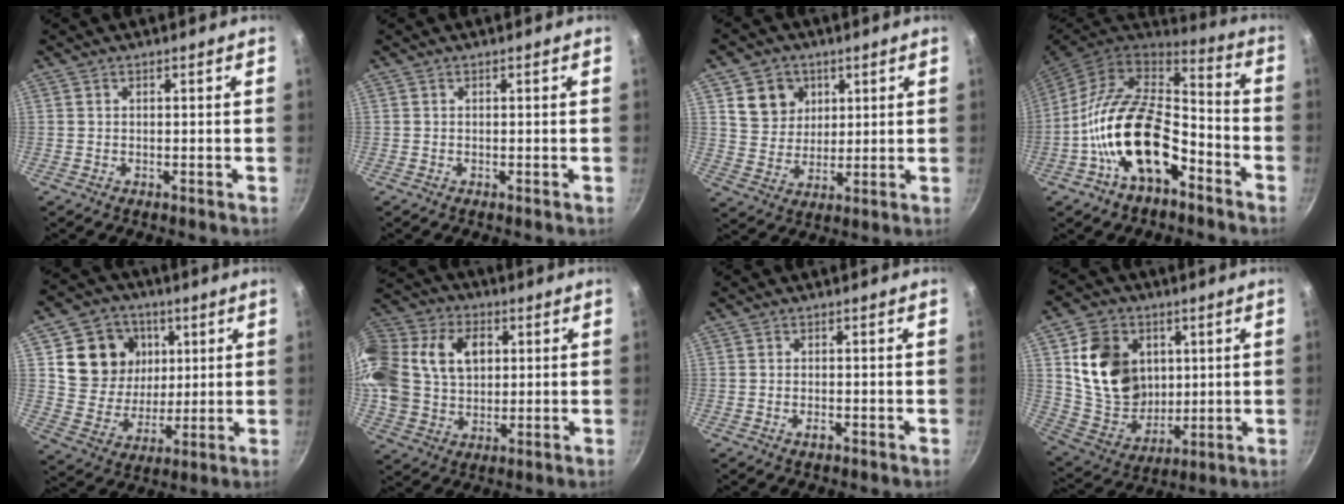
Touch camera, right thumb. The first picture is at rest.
{"total": 0.0}
{"total": 8.8, "force": [3.4, 7.6, 3.1], "torque": [-0.020, -0.012, 0.063]}
{"total": 20.3, "force": [-7.6, 11.2, 15.2], "torque": [-0.240, 0.058, -0.144]}
{"total": 14.7, "force": [4.6, 12.6, 5.9], "torque": [-0.073, -0.016, 0.085]}
{"total": 25.3, "force": [5.9, 18.6, 16.0], "torque": [-0.347, 0.034, 0.101]}
{"total": 1.3, "force": [-0.6, 0.7, 1.0], "torque": [-0.020, 0.002, -0.013]}
{"total": 18.0, "force": [4.3, 14.5, 9.8], "torque": [-0.140, -0.018, 0.093]}